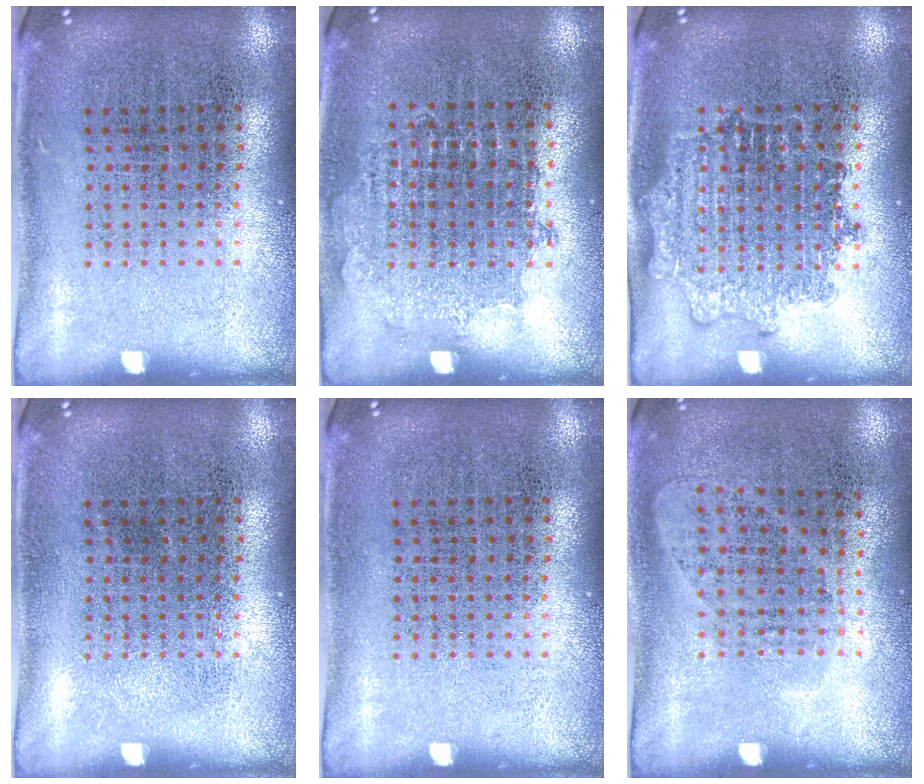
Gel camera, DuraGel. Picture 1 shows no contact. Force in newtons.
{"total": 0.8, "press": 0.8, "slide": 0.4}
{"total": 1.4, "press": 1.4, "slide": 0.2}
{"total": 0.0}
{"total": 0.0}
{"total": 1.0, "press": 0.8, "slide": 0.5}